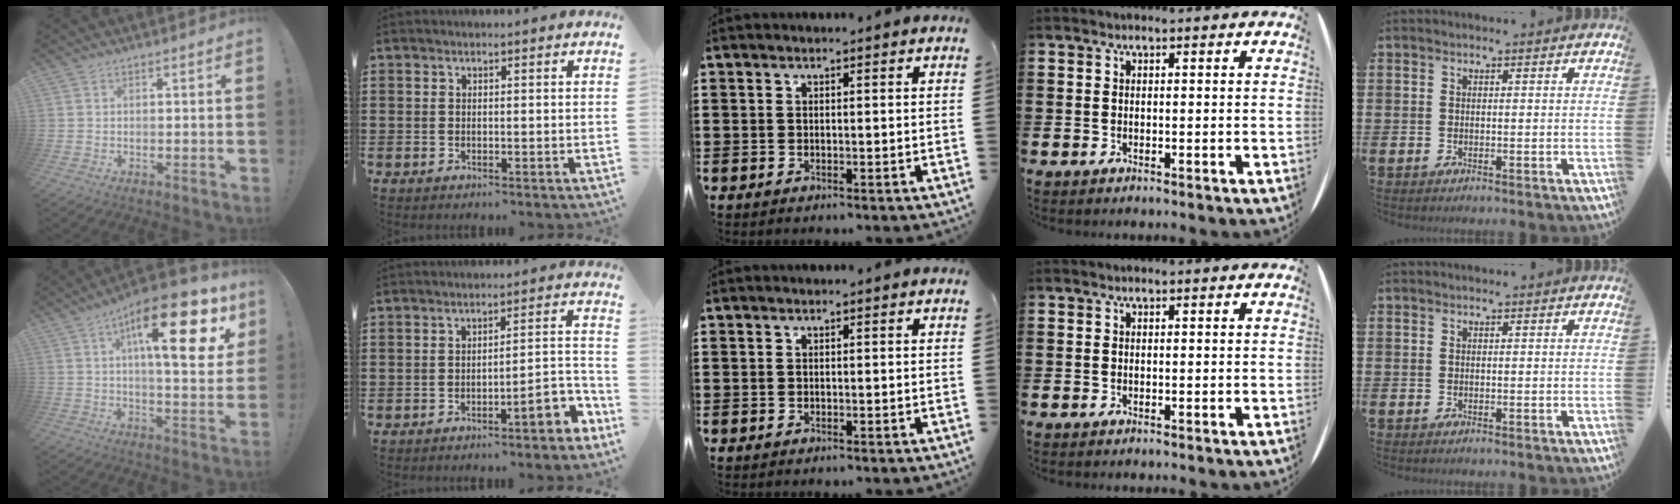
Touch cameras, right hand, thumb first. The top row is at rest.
{"thumb": {"total": 21.5, "force": [9.0, 5.9, 18.7], "torque": [-0.272, -0.042, 0.131]}, "index": {"total": 5.6, "force": [-3.6, 0.7, 4.3], "torque": [-0.063, -0.004, -0.068]}}